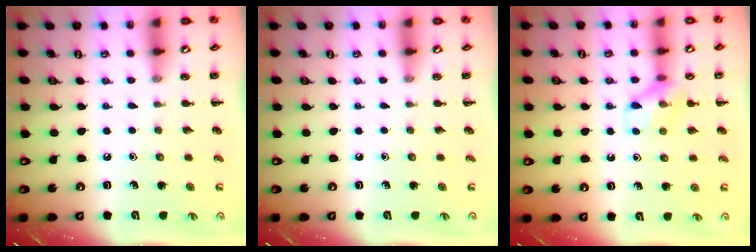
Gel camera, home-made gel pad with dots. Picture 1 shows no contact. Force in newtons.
{"total": 0.0}
{"total": 10.2, "press": 10.2, "slide": 0.7}